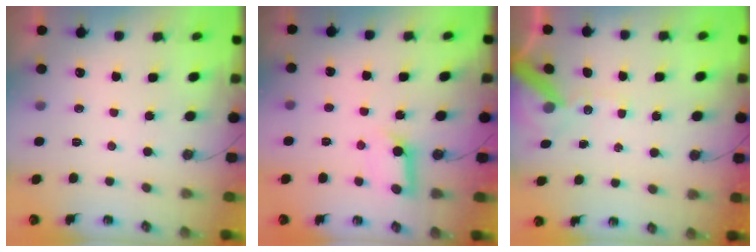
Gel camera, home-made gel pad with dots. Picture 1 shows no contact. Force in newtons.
{"total": 9.8, "press": 9.8, "slide": 1.2}
{"total": 11.1, "press": 10.9, "slide": 1.7}